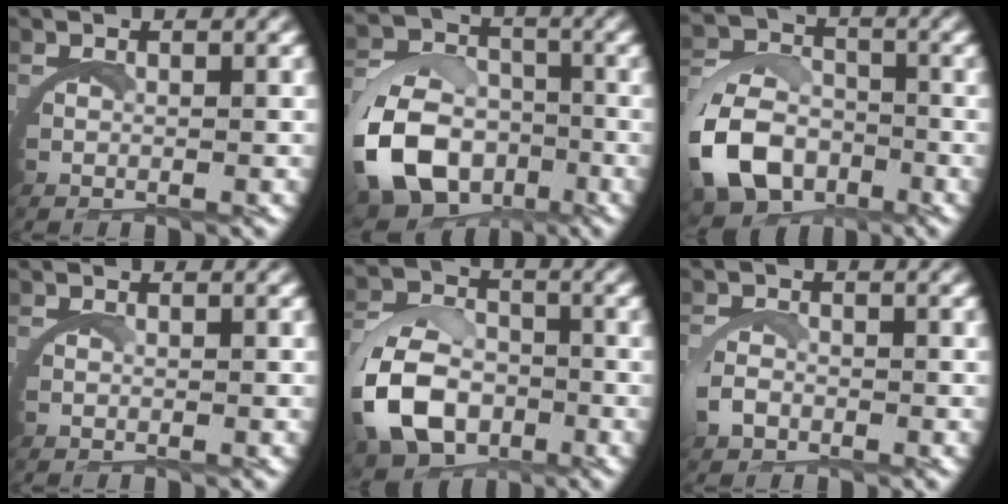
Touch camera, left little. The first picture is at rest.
{"total": 9.5, "force": [-3.3, 7.7, 4.5], "torque": [-0.107, -0.040, -0.054]}
{"total": 6.8, "force": [-2.1, 5.4, 3.5], "torque": [-0.070, -0.017, -0.040]}
{"total": 0.0}
{"total": 6.6, "force": [-1.5, 5.0, 4.0], "torque": [-0.082, -0.013, -0.027]}
{"total": 0.9, "force": [-0.1, 0.7, 0.6], "torque": [-0.028, -0.005, -0.006]}